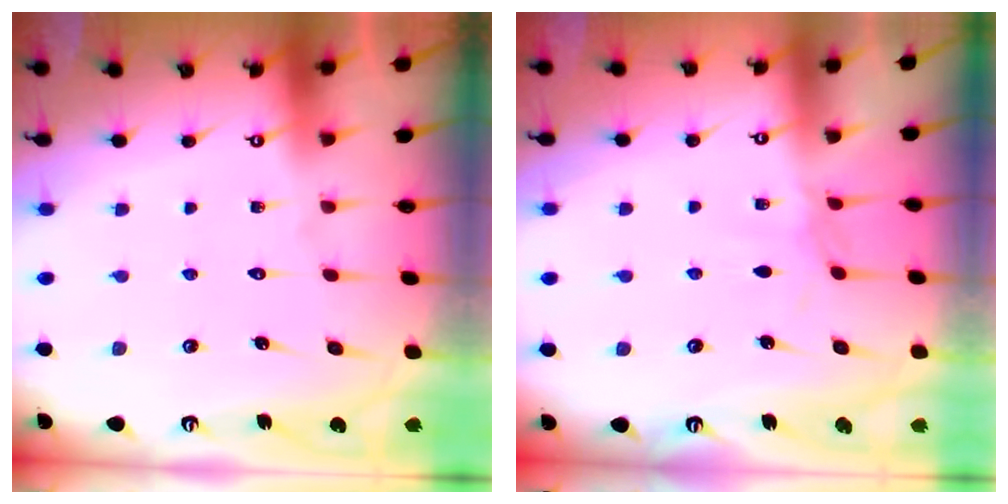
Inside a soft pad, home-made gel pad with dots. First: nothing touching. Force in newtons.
{"total": 1.7, "press": 1.6, "slide": 0.4}